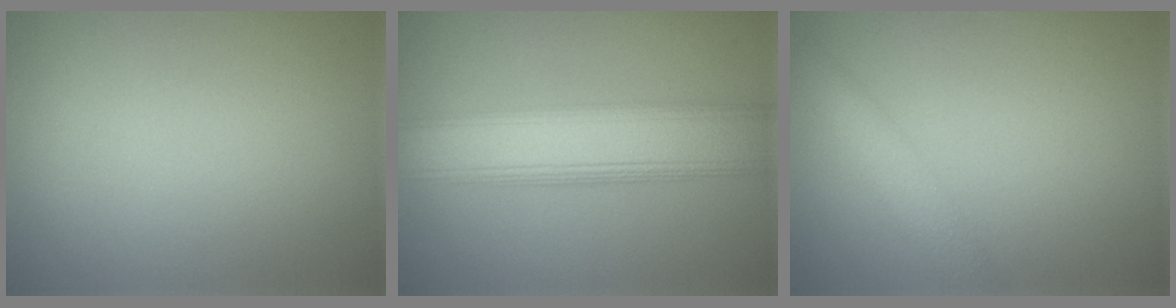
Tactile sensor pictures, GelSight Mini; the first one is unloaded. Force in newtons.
{"total": 8.4, "press": 8.4, "slide": 0.3}
{"total": 2.2, "press": 2.2, "slide": 0.1}